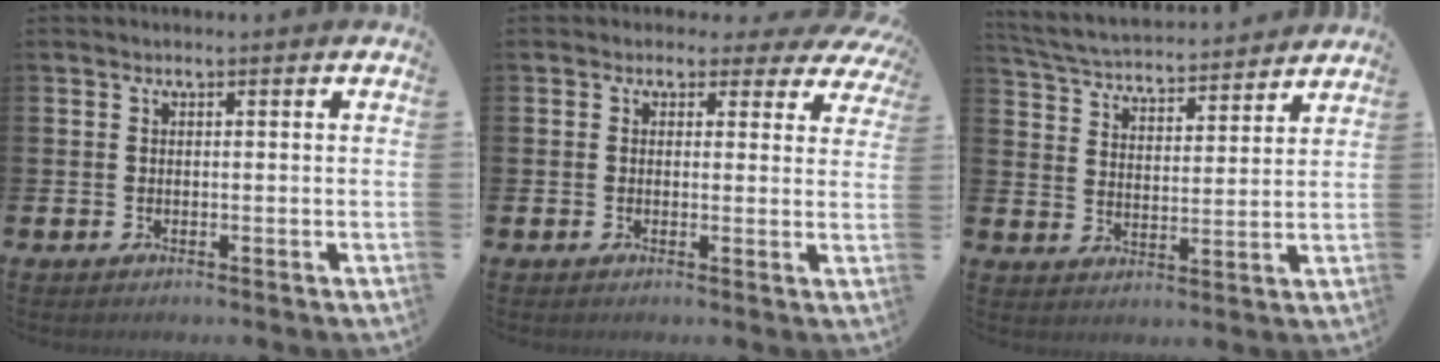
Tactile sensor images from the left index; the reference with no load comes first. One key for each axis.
{"total": 1.9, "fx": 1.2, "fy": 1.5, "fz": 0.3, "tx": -0.007, "ty": -0.008, "tz": 0.014}
{"total": 4.9, "fx": 4.8, "fy": 0.7, "fz": 0.6, "tx": -0.038, "ty": -0.039, "tz": 0.081}